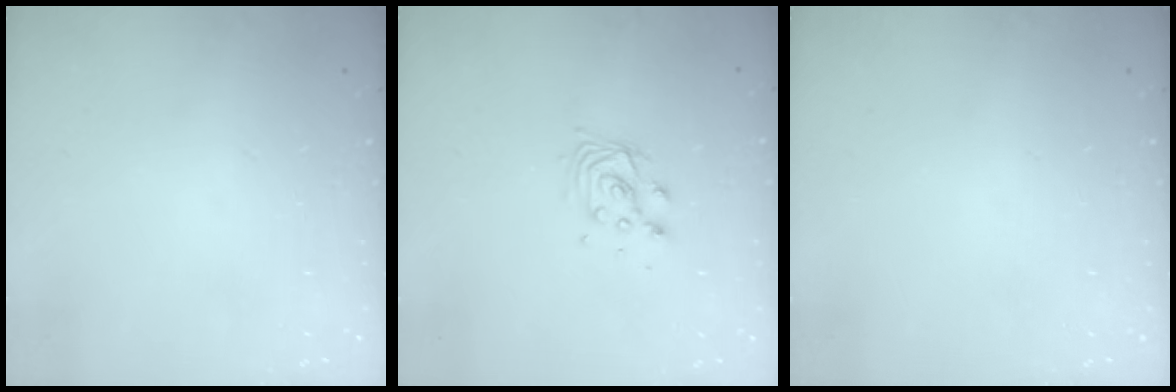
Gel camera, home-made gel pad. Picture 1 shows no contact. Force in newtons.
{"total": 7.6, "press": 7.6, "slide": 0.5}
{"total": 0.0}